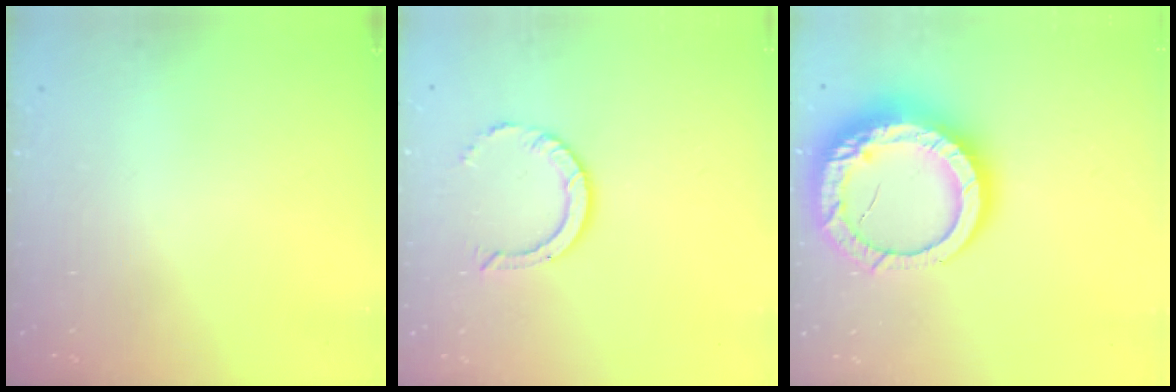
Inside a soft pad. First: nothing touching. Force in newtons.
{"total": 7.2, "press": 7.2, "slide": 0.5}
{"total": 21.8, "press": 21.7, "slide": 2.1}